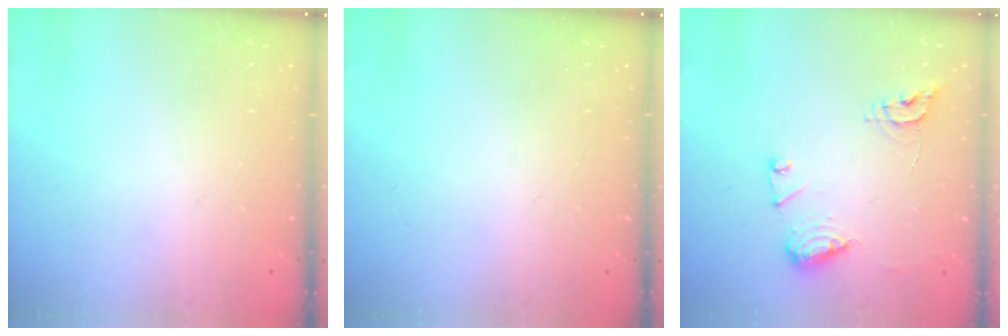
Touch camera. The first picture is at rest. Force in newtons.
{"total": 0.0}
{"total": 12.1, "press": 12.0, "slide": 1.2}